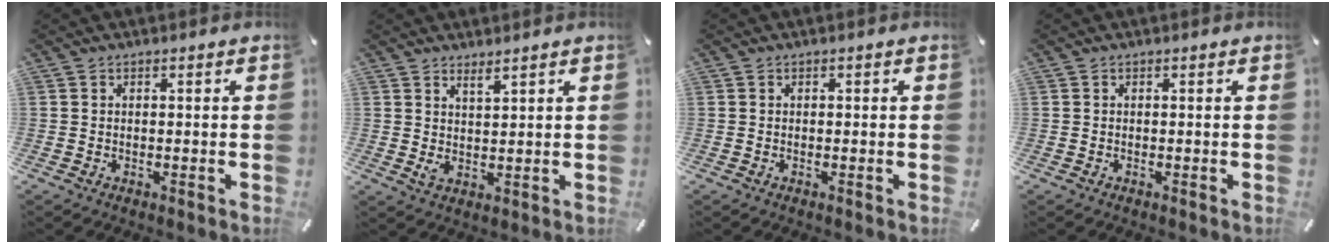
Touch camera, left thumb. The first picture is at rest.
{"total": 3.4, "force": [2.4, 1.2, 2.2], "torque": [-0.042, -0.023, 0.040]}
{"total": 0.0}
{"total": 0.0}